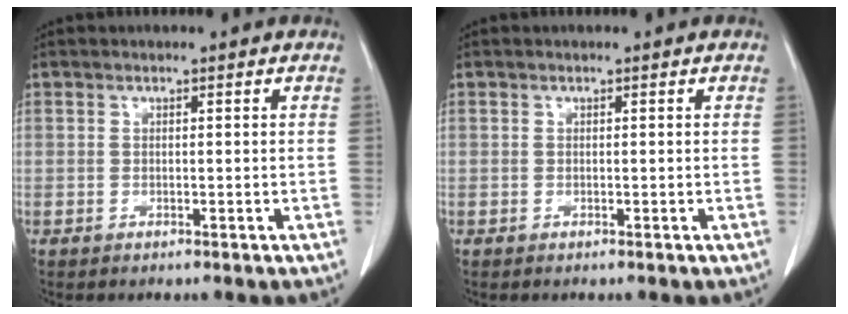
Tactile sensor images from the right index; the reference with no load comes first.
{"total": 0.0}